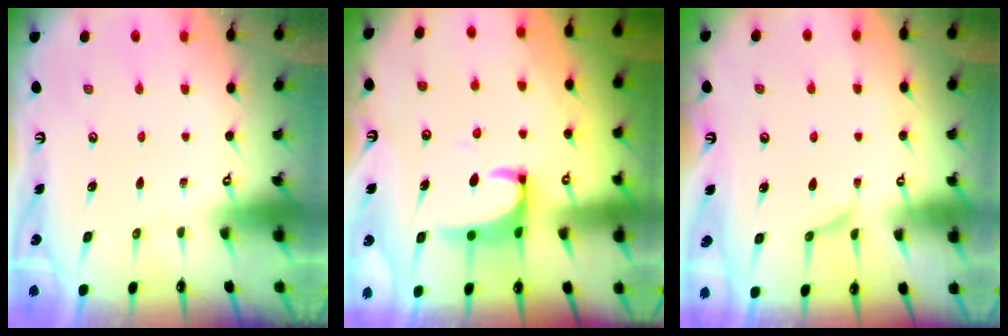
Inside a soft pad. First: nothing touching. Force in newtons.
{"total": 2.3, "press": 2.1, "slide": 0.9}
{"total": 1.2, "press": 0.8, "slide": 0.8}